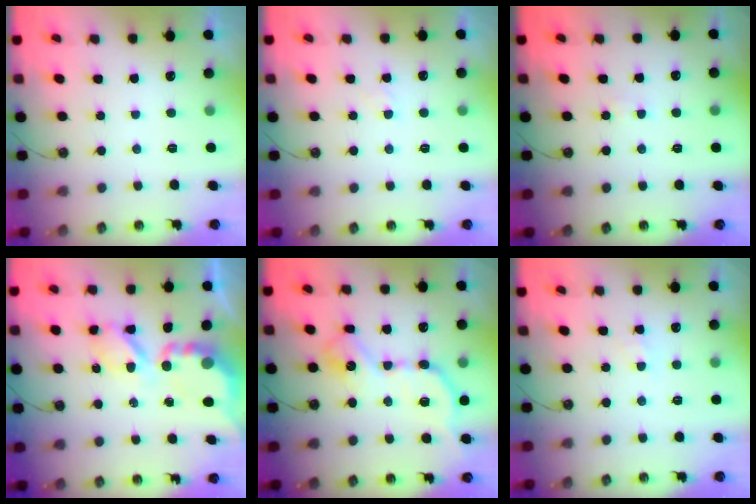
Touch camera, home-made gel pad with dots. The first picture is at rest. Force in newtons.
{"total": 1.9, "press": 1.9, "slide": 0.4}
{"total": 1.9, "press": 1.9, "slide": 0.2}
{"total": 8.3, "press": 8.2, "slide": 0.7}
{"total": 12.9, "press": 12.9, "slide": 0.9}
{"total": 4.5, "press": 4.5, "slide": 0.5}